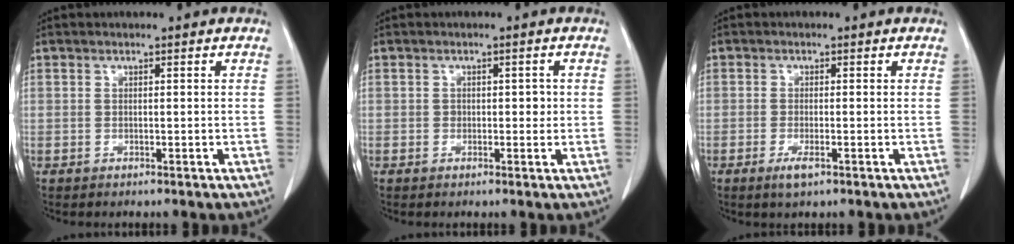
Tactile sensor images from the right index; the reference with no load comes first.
{"total": 1.7, "force": [0.0, 1.2, 1.2], "torque": [-0.014, 0.007, 0.000]}
{"total": 2.4, "force": [-1.3, 0.5, 1.9], "torque": [-0.036, -0.003, -0.021]}